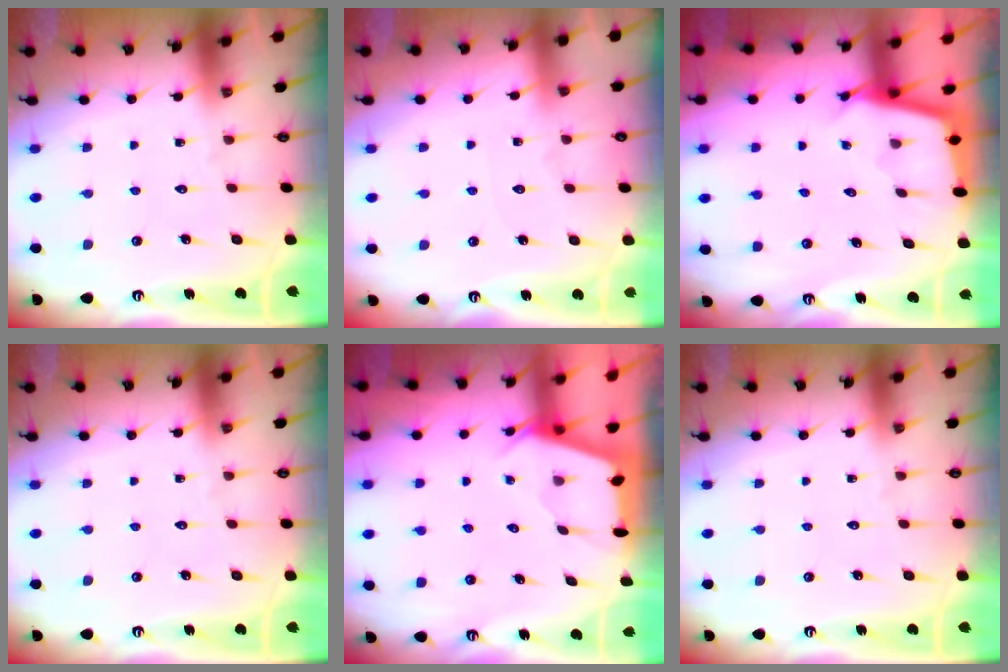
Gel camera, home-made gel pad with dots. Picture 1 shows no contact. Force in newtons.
{"total": 2.6, "press": 2.6, "slide": 0.3}
{"total": 2.5, "press": 2.5, "slide": 0.2}
{"total": 0.0}
{"total": 2.4, "press": 2.4, "slide": 0.3}
{"total": 0.0}